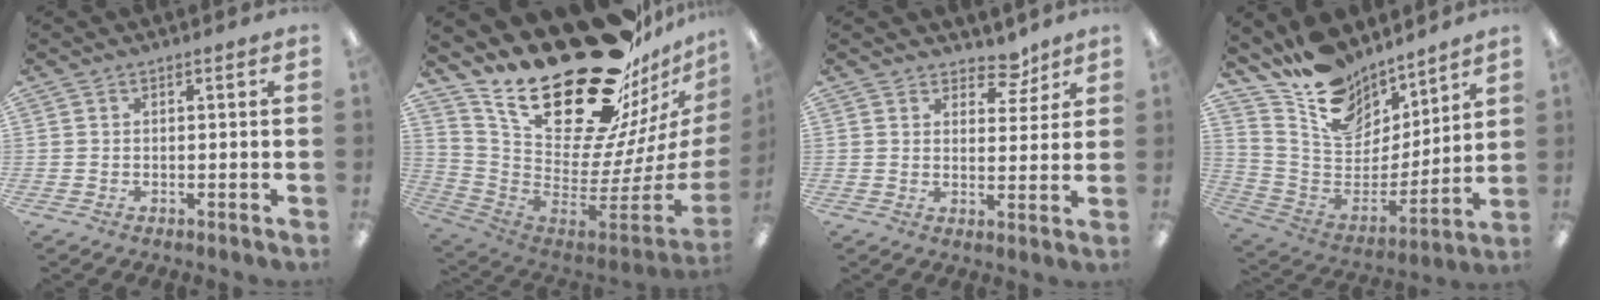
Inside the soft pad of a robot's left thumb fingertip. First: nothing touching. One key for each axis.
{"total": 34.8, "fx": 23.4, "fy": 15.6, "fz": 20.4, "tx": -0.279, "ty": -0.184, "tz": 0.452}
{"total": 6.2, "fx": 4.9, "fy": 3.0, "fz": 2.1, "tx": -0.016, "ty": -0.031, "tz": 0.083}
{"total": 15.6, "fx": 13.3, "fy": 7.3, "fz": 3.7, "tx": -0.101, "ty": -0.109, "tz": 0.247}